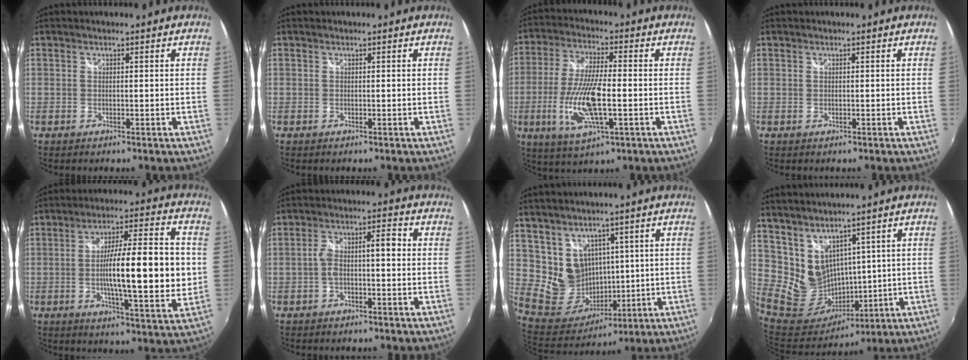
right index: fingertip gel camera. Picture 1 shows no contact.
{"total": 0.0}
{"total": 13.5, "force": [-2.8, 4.1, 12.6], "torque": [-0.260, -0.014, -0.053]}
{"total": 0.0}
{"total": 17.2, "force": [-0.7, 2.9, 16.9], "torque": [-0.269, -0.002, -0.012]}
{"total": 5.3, "force": [-1.1, 1.8, 4.8], "torque": [-0.091, 0.015, -0.016]}
{"total": 10.5, "force": [4.6, 9.0, 2.9], "torque": [-0.067, 0.000, 0.114]}
{"total": 12.2, "force": [7.5, 8.5, 4.7], "torque": [-0.114, -0.007, 0.181]}